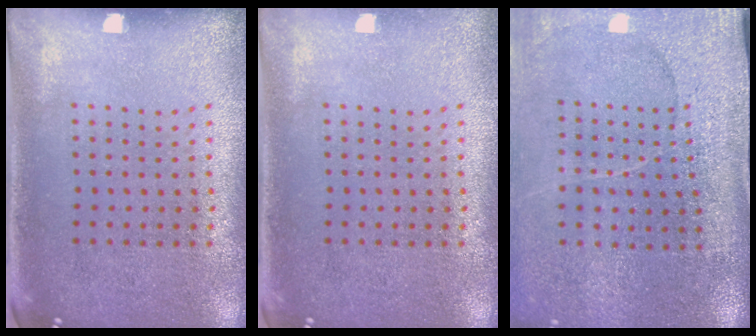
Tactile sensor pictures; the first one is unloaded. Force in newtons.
{"total": 0.6, "press": 0.6, "slide": 0.1}
{"total": 4.0, "press": 3.3, "slide": 2.3}